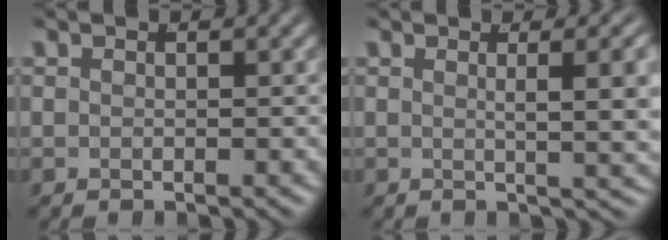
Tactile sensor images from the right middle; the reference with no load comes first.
{"total": 4.1, "force": [1.2, -0.1, 3.9], "torque": [-0.039, 0.005, 0.016]}